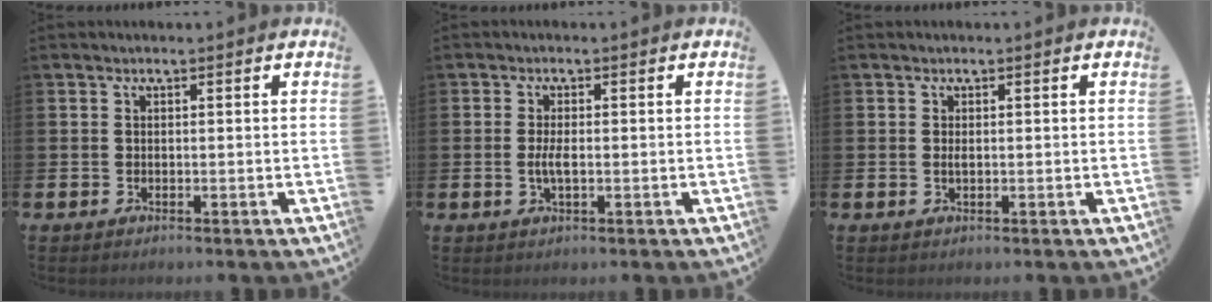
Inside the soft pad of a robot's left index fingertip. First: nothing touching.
{"total": 2.4, "force": [-0.3, 0.8, 2.3], "torque": [-0.033, -0.005, -0.006]}
{"total": 0.7, "force": [0.1, 0.2, 0.7], "torque": [-0.006, -0.003, 0.000]}